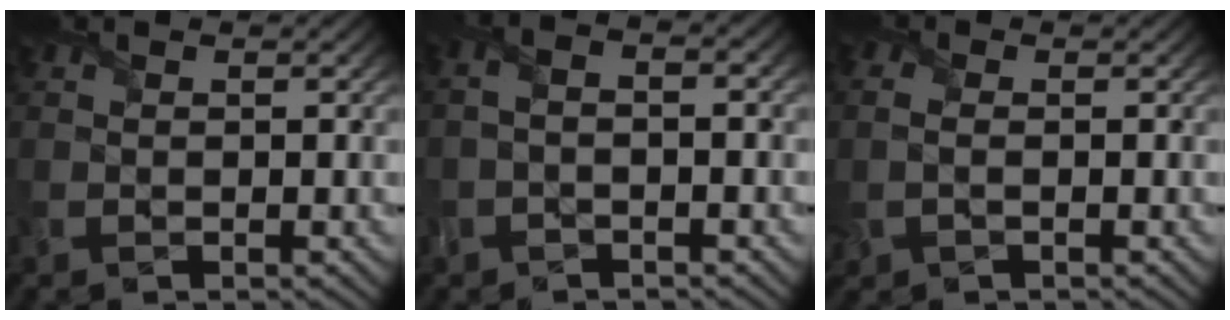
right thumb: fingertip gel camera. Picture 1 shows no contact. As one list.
[{"total": 3.3, "force": [-0.9, 1.2, 2.9], "torque": [-0.070, 0.006, -0.017]}, {"total": 3.4, "force": [-0.4, 2.4, 2.4], "torque": [-0.078, 0.005, 0.001]}]